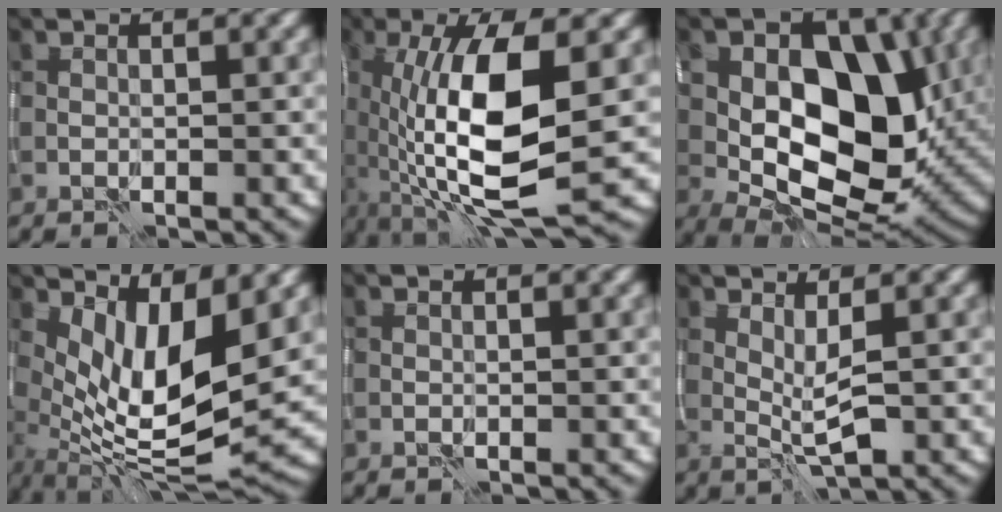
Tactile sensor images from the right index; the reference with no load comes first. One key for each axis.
{"total": 10.8, "fx": -0.2, "fy": 3.2, "fz": 10.3, "tx": -0.192, "ty": -0.012, "tz": 0.001}
{"total": 14.1, "fx": 1.4, "fy": 9.2, "fz": 10.7, "tx": -0.152, "ty": -0.001, "tz": 0.021}
{"total": 9.1, "fx": 1.6, "fy": 3.0, "fz": 8.4, "tx": -0.158, "ty": -0.013, "tz": 0.031}
{"total": 0.0}
{"total": 2.1, "fx": 0.7, "fy": 0.2, "fz": 2.0, "tx": -0.041, "ty": -0.006, "tz": 0.016}